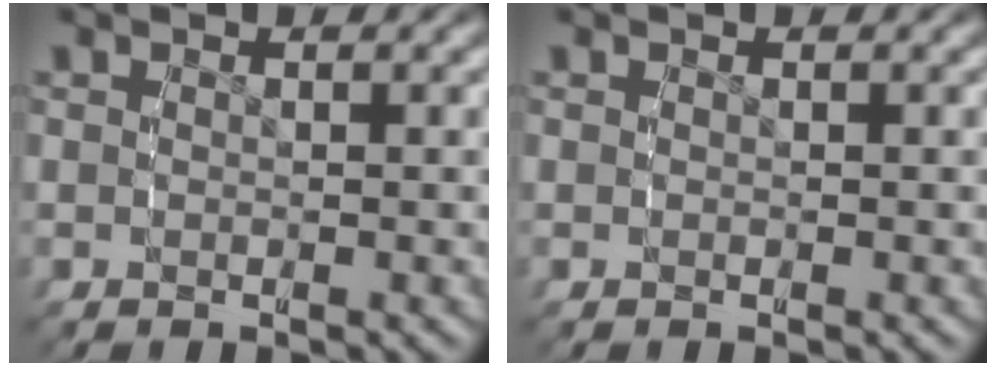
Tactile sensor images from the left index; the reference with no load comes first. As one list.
[{"total": 0.0}]